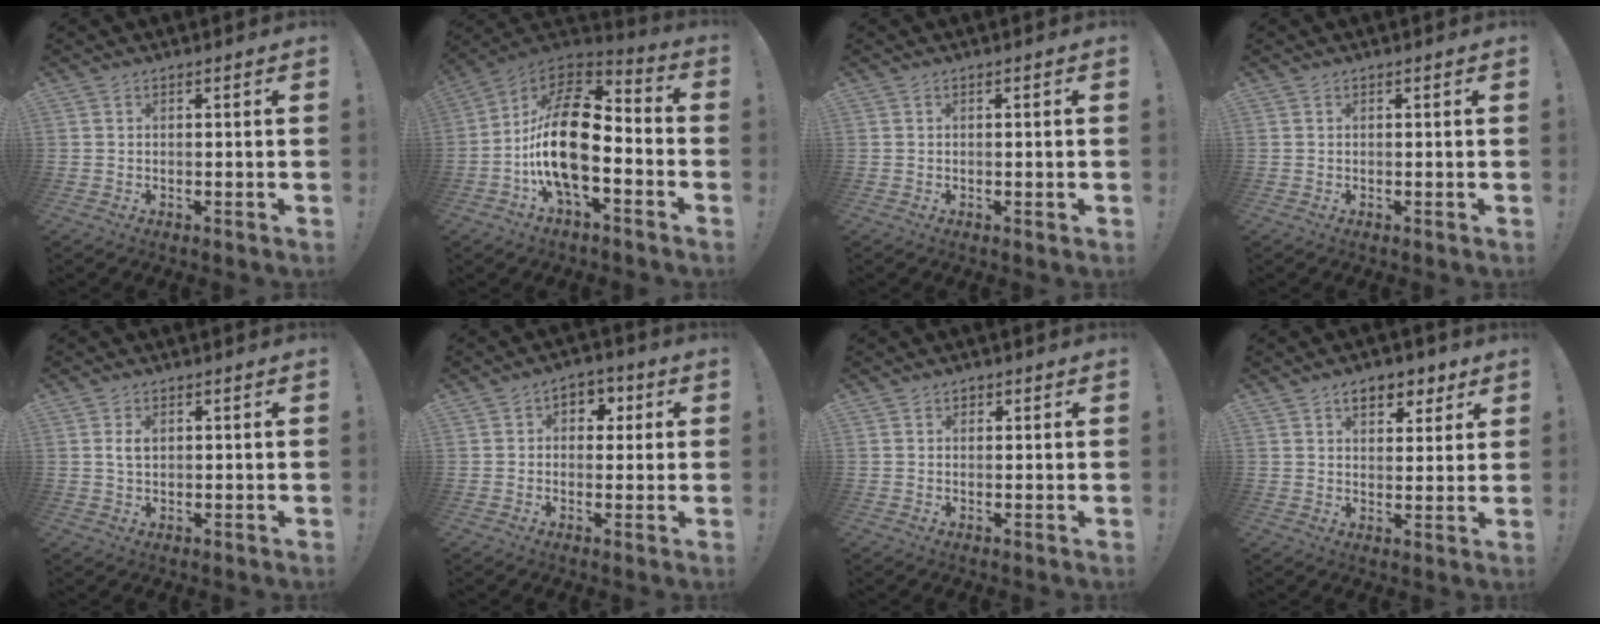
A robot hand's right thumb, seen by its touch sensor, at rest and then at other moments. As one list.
[{"total": 21.8, "force": [-3.4, 10.7, 18.7], "torque": [-0.355, 0.023, -0.056]}, {"total": 0.8, "force": [-0.1, -0.1, 0.8], "torque": [-0.009, -0.002, -0.003]}, {"total": 0.0}, {"total": 3.0, "force": [0.9, 1.8, 2.2], "torque": [-0.038, 0.002, 0.013]}, {"total": 5.5, "force": [1.1, 4.8, 2.4], "torque": [-0.017, -0.002, 0.018]}, {"total": 1.1, "force": [0.6, 0.9, 0.2], "torque": [0.003, -0.001, 0.008]}, {"total": 8.1, "force": [4.6, 4.9, 4.5], "torque": [-0.055, -0.017, 0.082]}]